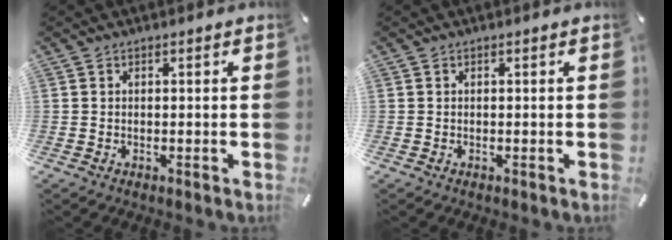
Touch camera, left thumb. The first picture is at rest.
{"total": 0.0}